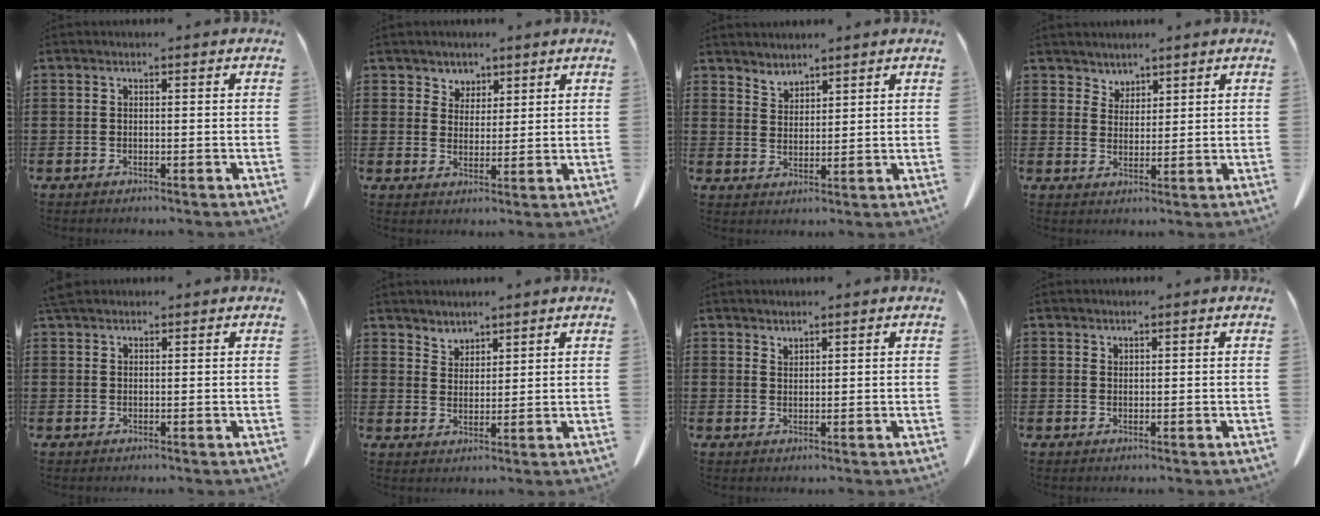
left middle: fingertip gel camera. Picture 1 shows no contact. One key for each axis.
{"total": 3.6, "fx": 2.7, "fy": 2.4, "fz": -0.1, "tx": -0.015, "ty": 0.003, "tz": 0.051}
{"total": 3.0, "fx": 2.9, "fy": 0.5, "fz": -0.3, "tx": -0.003, "ty": -0.009, "tz": 0.057}
{"total": 2.8, "fx": 2.5, "fy": 1.3, "fz": -0.1, "tx": -0.008, "ty": -0.002, "tz": 0.048}
{"total": 2.1, "fx": 1.8, "fy": 0.8, "fz": 0.9, "tx": -0.023, "ty": 0.003, "tz": 0.035}
{"total": 3.0, "fx": 2.8, "fy": 1.0, "fz": -0.3, "tx": -0.003, "ty": -0.006, "tz": 0.056}
{"total": 1.5, "fx": 1.5, "fy": 0.2, "fz": 0.0, "tx": -0.004, "ty": -0.003, "tz": 0.030}
{"total": 0.9, "fx": 0.9, "fy": 0.2, "fz": 0.0, "tx": -0.003, "ty": -0.003, "tz": 0.019}